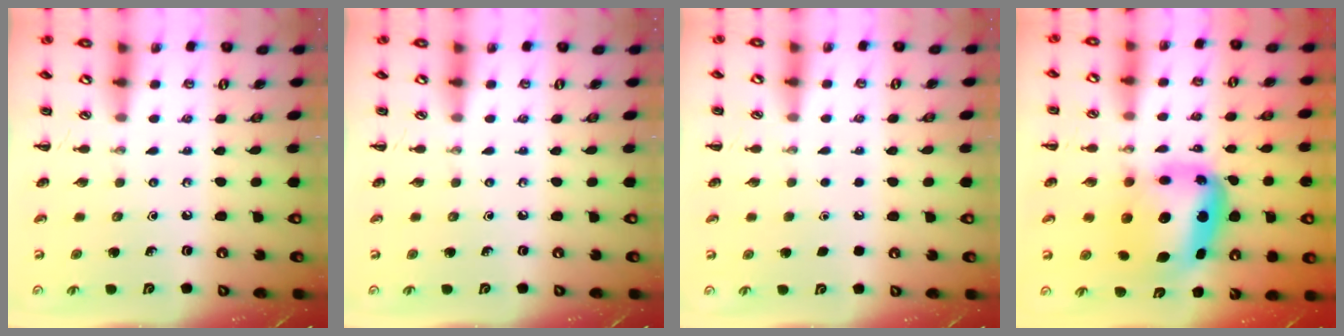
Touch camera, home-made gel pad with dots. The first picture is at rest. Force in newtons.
{"total": 0.0}
{"total": 1.6, "press": 1.6, "slide": 0.1}
{"total": 9.1, "press": 8.8, "slide": 2.4}